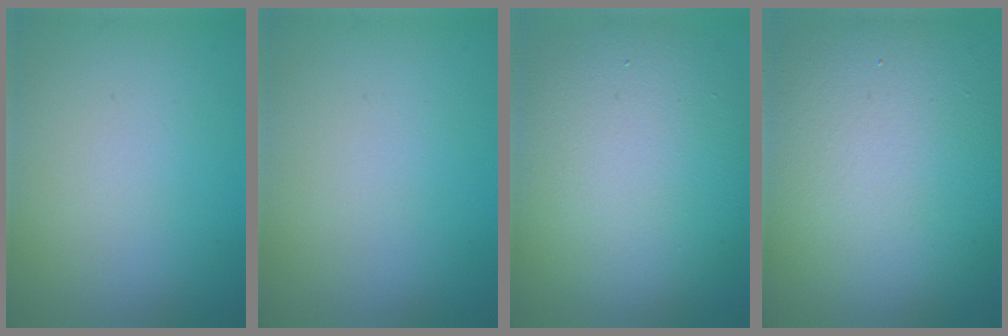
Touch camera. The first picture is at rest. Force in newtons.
{"total": 0.0}
{"total": 12.9, "press": 12.9, "slide": 0.7}
{"total": 15.7, "press": 15.7, "slide": 1.3}